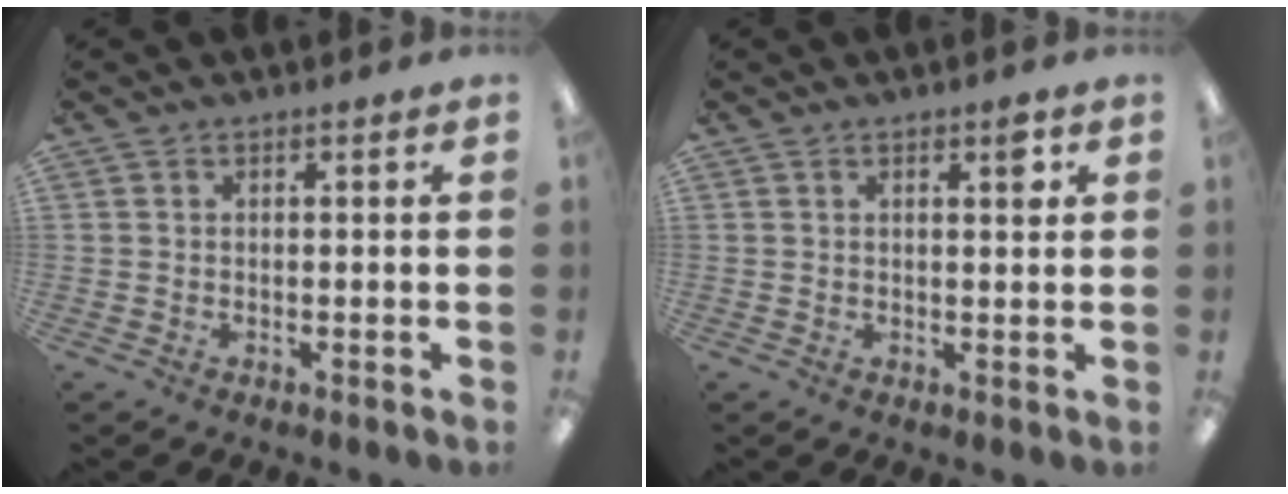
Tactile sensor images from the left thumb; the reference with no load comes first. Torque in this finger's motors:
{"motor_torque": [0.00, -0.09, -0.23, 0.05, 0.00]}